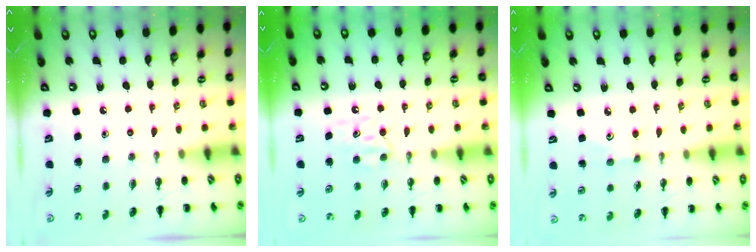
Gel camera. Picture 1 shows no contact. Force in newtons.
{"total": 6.6, "press": 6.4, "slide": 1.6}
{"total": 2.8, "press": 2.7, "slide": 0.8}